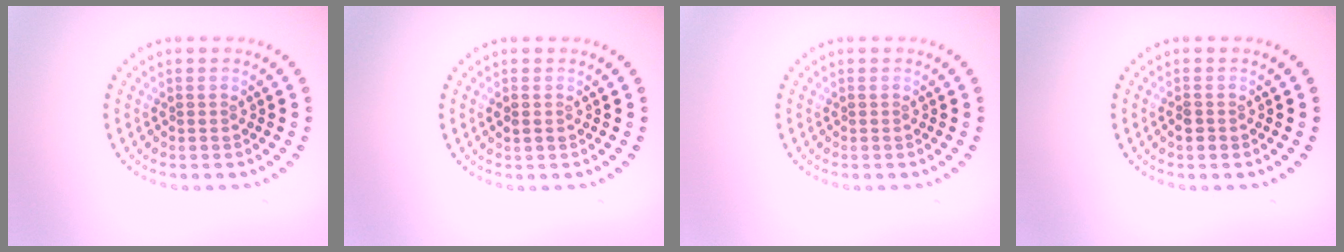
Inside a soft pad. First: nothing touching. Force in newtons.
{"total": 0.8, "press": 0.8, "slide": 0.1}
{"total": 0.0}
{"total": 1.3, "press": 1.2, "slide": 0.6}